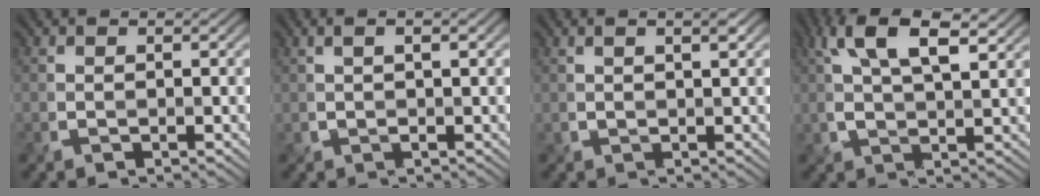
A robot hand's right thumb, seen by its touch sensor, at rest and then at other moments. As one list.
[{"total": 2.3, "force": [0.5, 0.2, 2.2], "torque": [-0.047, 0.008, 0.006]}, {"total": 2.1, "force": [0.9, 0.1, 1.9], "torque": [-0.034, 0.004, 0.016]}, {"total": 8.7, "force": [3.9, 3.0, 7.2], "torque": [-0.154, 0.015, 0.070]}]